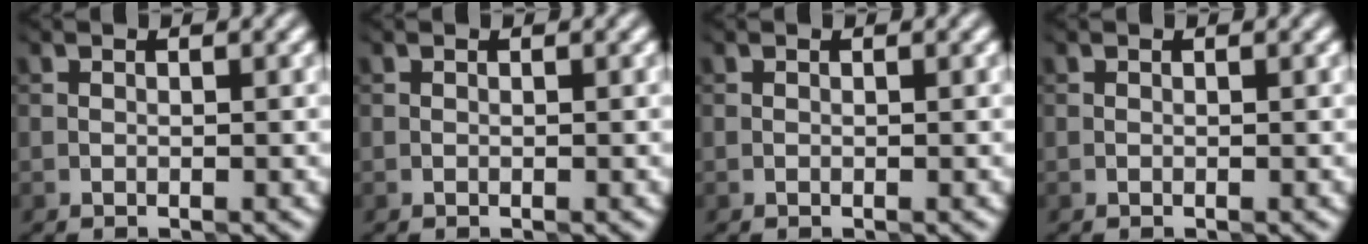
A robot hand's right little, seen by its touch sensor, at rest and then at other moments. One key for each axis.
{"total": 0.0}
{"total": 0.0}
{"total": 0.0}